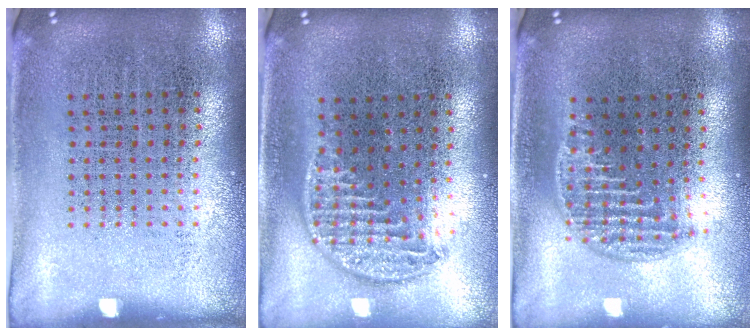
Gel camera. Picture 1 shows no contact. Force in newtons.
{"total": 1.2, "press": 1.1, "slide": 0.5}
{"total": 1.3, "press": 1.1, "slide": 0.6}